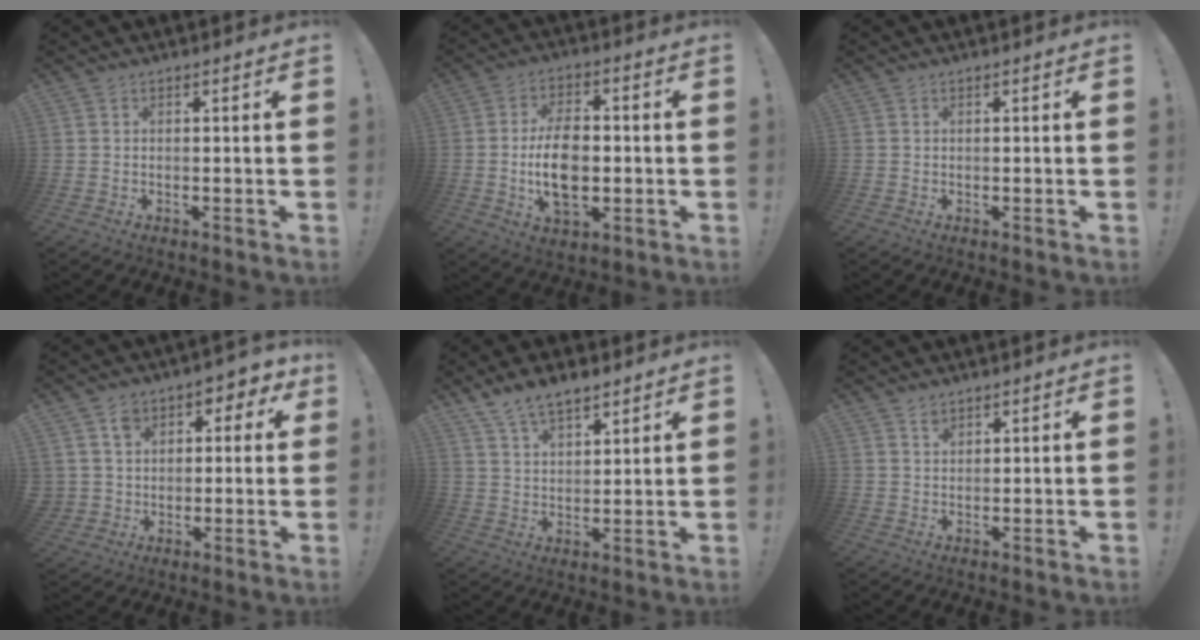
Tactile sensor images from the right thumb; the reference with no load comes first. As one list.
[{"total": 13.6, "force": [-1.7, 8.5, 10.6], "torque": [-0.185, 0.002, -0.032]}, {"total": 0.0}, {"total": 8.1, "force": [2.6, 7.1, 2.9], "torque": [-0.041, -0.012, 0.052]}, {"total": 7.9, "force": [6.1, 3.5, 3.6], "torque": [-0.061, -0.030, 0.115]}, {"total": 1.7, "force": [1.3, 1.0, 0.5], "torque": [0.006, -0.011, 0.021]}]